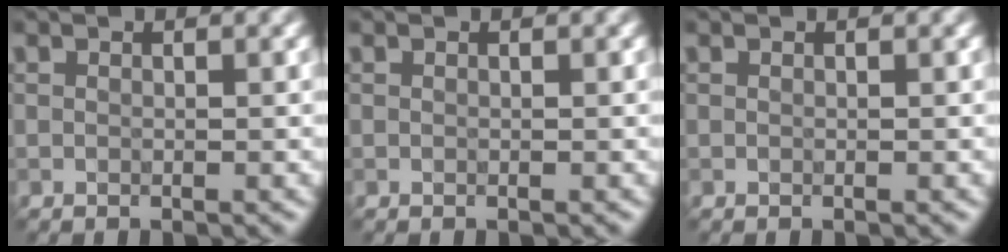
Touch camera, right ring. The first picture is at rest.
{"total": 0.0}
{"total": 0.0}